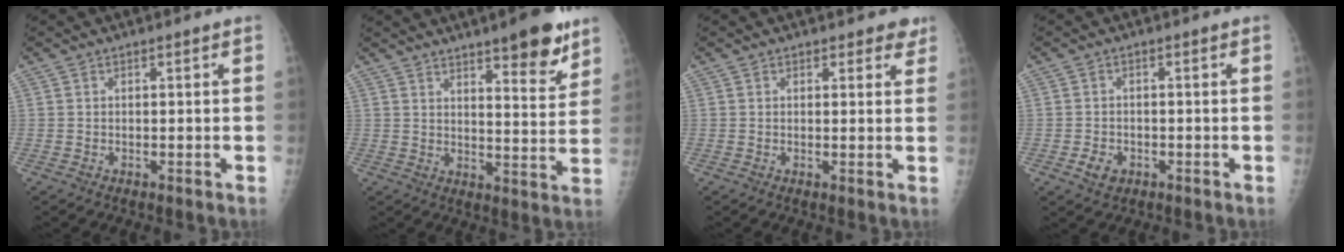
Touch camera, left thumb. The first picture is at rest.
{"total": 11.5, "force": [7.8, 2.9, 8.0], "torque": [-0.081, -0.048, 0.108]}
{"total": 2.8, "force": [2.1, 1.6, 0.8], "torque": [0.021, -0.009, 0.018]}
{"total": 3.1, "force": [-1.3, 2.4, 1.6], "torque": [-0.021, 0.002, -0.017]}